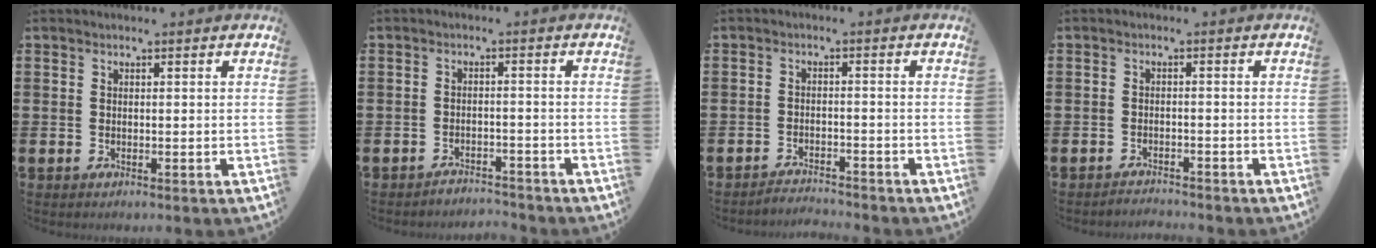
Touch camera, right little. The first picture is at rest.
{"total": 2.2, "force": [-2.2, 0.0, -0.2], "torque": [-0.003, 0.004, -0.048]}
{"total": 2.2, "force": [-2.2, -0.1, -0.2], "torque": [-0.003, 0.004, -0.048]}
{"total": 1.6, "force": [-1.5, -0.1, -0.2], "torque": [-0.001, 0.004, -0.033]}